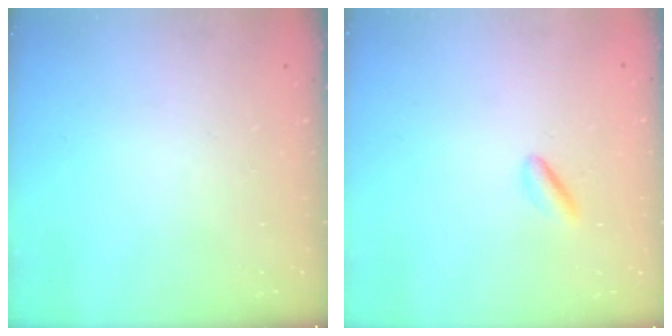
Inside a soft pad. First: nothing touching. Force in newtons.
{"total": 2.6, "press": 2.5, "slide": 0.9}